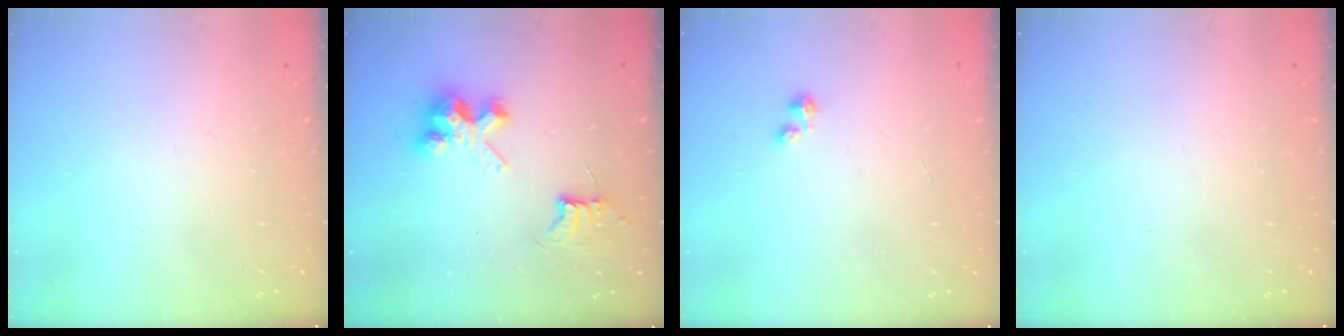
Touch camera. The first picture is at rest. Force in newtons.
{"total": 8.7, "press": 8.7, "slide": 0.6}
{"total": 0.0}
{"total": 0.0}